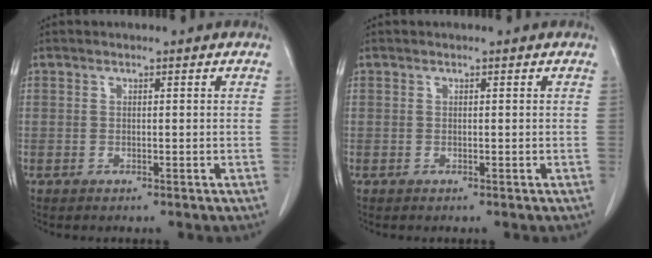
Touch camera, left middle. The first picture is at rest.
{"total": 0.0}